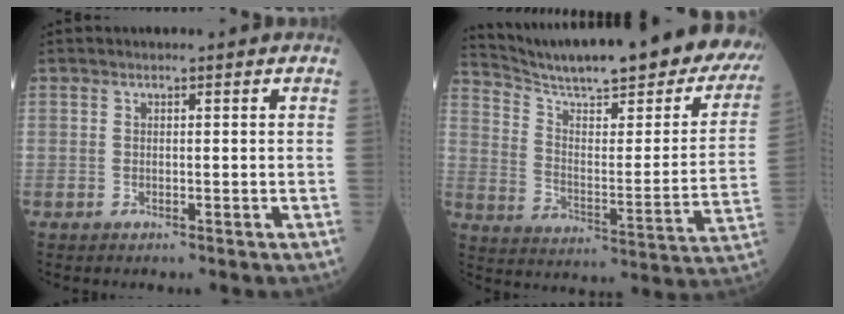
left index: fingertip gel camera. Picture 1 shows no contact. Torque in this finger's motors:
{"motor_torque": [0.03, -1.02, 0.28, 0.13]}